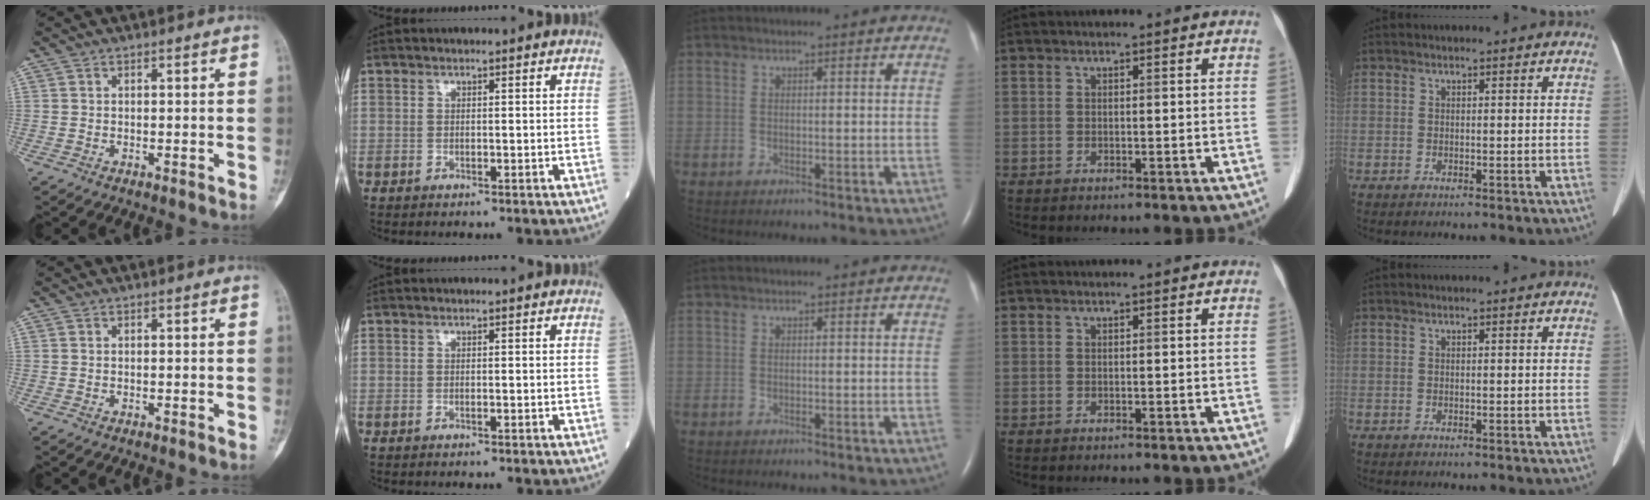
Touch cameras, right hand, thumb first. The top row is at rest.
{}